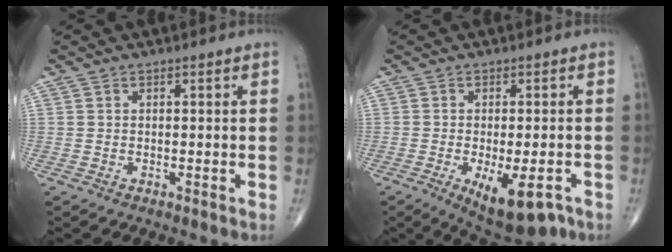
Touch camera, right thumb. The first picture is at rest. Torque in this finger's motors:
{"motor_torque": [-0.17, 0.27, -0.11, -0.18, 0.06]}